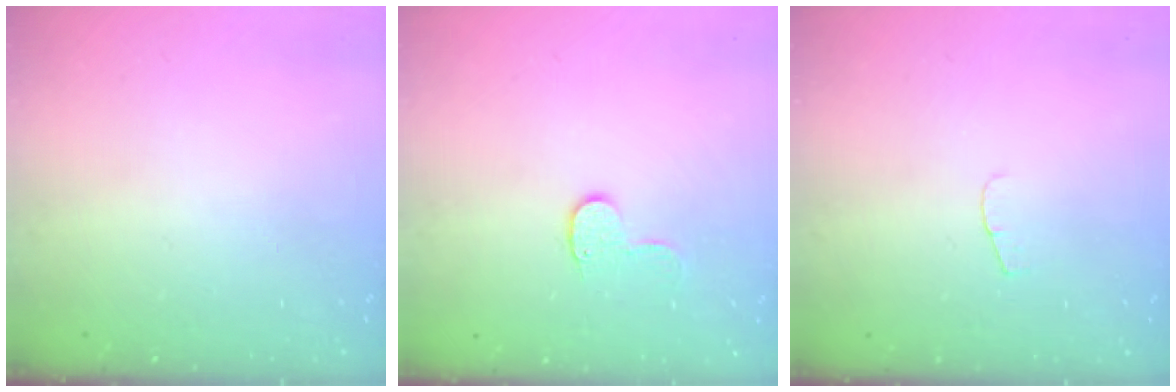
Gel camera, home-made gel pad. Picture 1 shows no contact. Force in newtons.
{"total": 5.5, "press": 5.5, "slide": 0.6}
{"total": 4.1, "press": 4.1, "slide": 0.4}